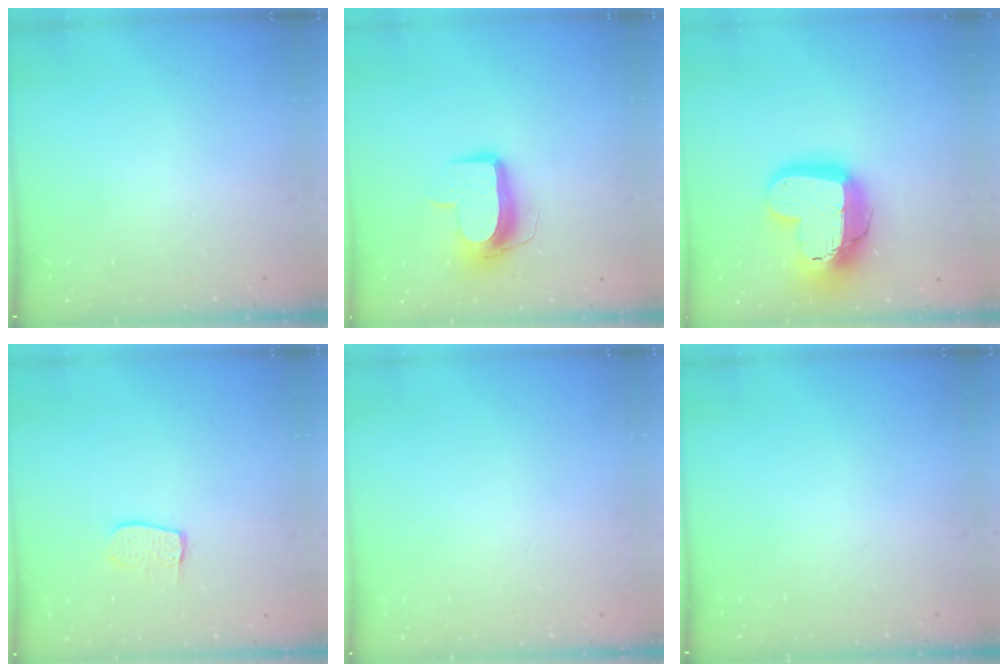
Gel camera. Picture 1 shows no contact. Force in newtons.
{"total": 11.1, "press": 11.0, "slide": 1.0}
{"total": 19.5, "press": 19.5, "slide": 1.6}
{"total": 6.9, "press": 6.9, "slide": 0.2}
{"total": 0.0}
{"total": 0.0}